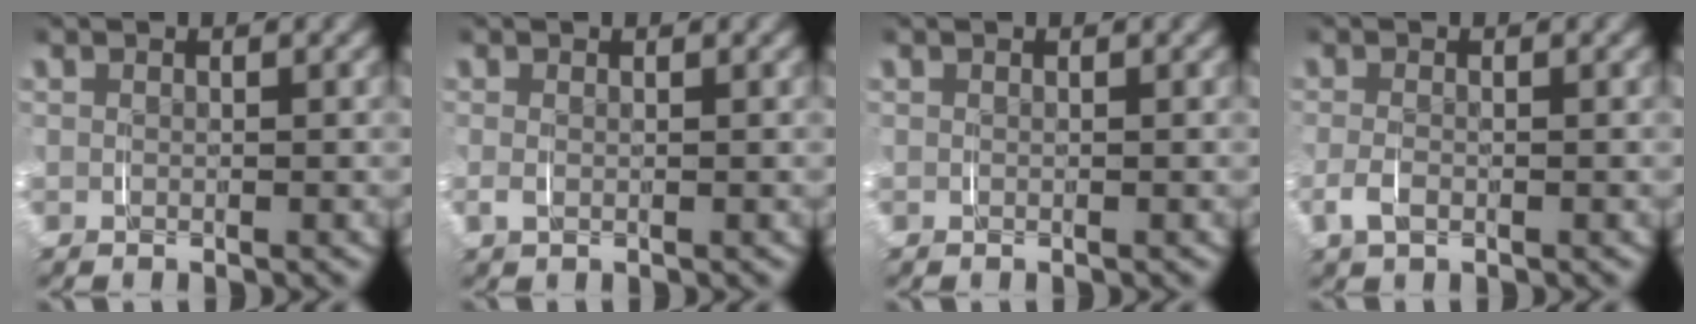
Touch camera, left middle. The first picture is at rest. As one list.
[{"total": 0.7, "force": [0.0, 0.3, 0.6], "torque": [-0.021, -0.005, 0.002]}, {"total": 0.0}, {"total": 1.7, "force": [-0.6, 0.9, 1.3], "torque": [-0.038, -0.003, -0.010]}]